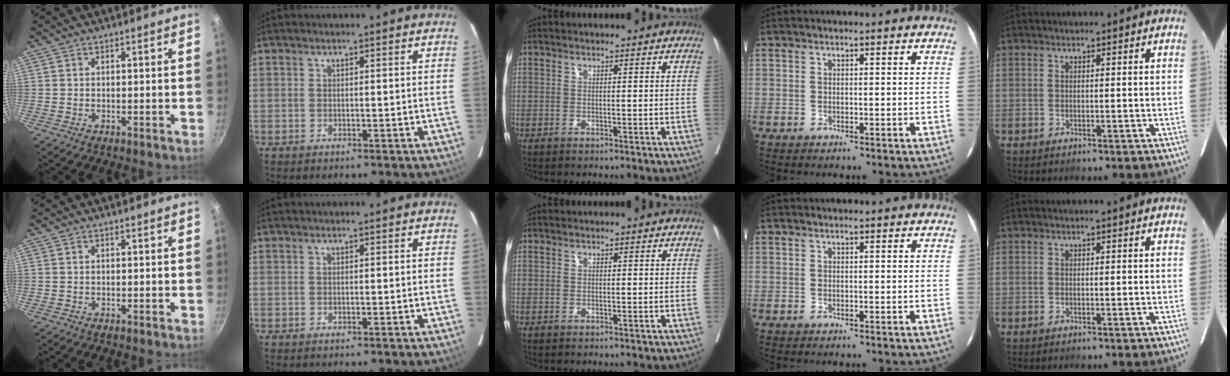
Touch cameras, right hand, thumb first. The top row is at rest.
{}